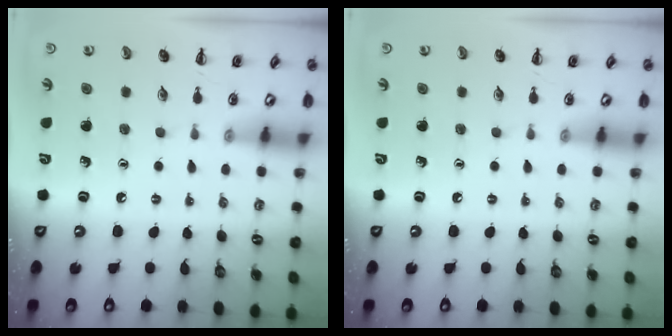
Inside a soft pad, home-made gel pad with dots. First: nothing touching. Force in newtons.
{"total": 0.0}